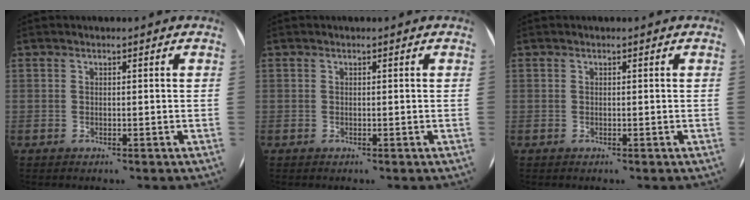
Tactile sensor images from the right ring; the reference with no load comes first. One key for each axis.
{"total": 0.0}
{"total": 0.0}